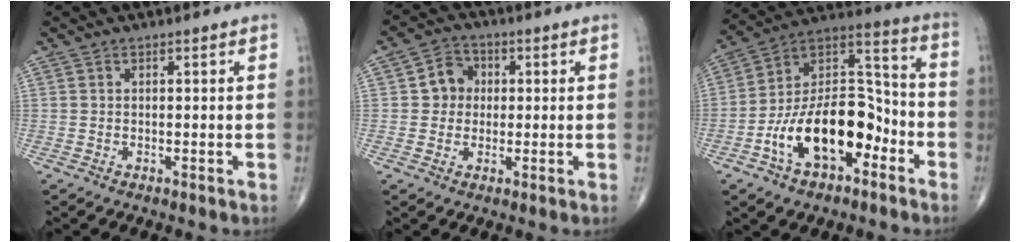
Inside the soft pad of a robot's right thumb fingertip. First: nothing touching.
{"total": 5.6, "force": [0.5, 5.1, 2.2], "torque": [-0.009, 0.009, -0.001]}
{"total": 19.8, "force": [-7.7, 11.0, 14.6], "torque": [-0.217, 0.074, -0.133]}